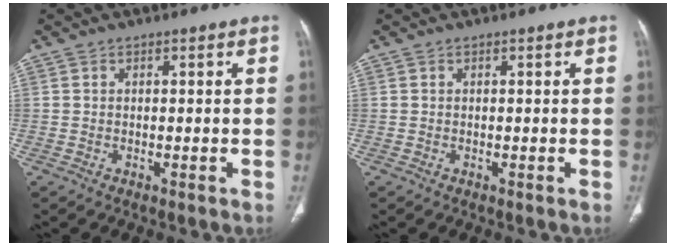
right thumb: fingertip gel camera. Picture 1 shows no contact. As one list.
[{"total": 0.0}]